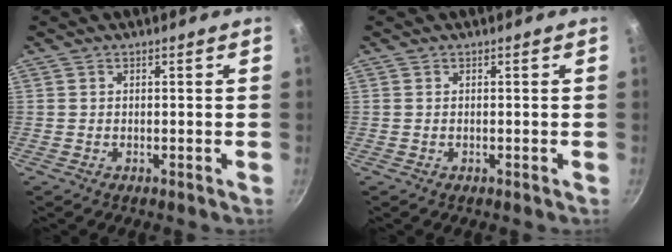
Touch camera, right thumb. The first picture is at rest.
{"total": 0.0}